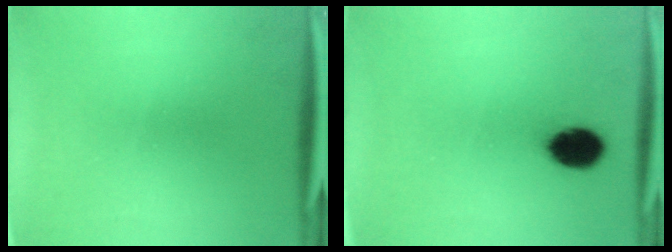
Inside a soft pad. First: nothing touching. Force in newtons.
{"total": 7.9}